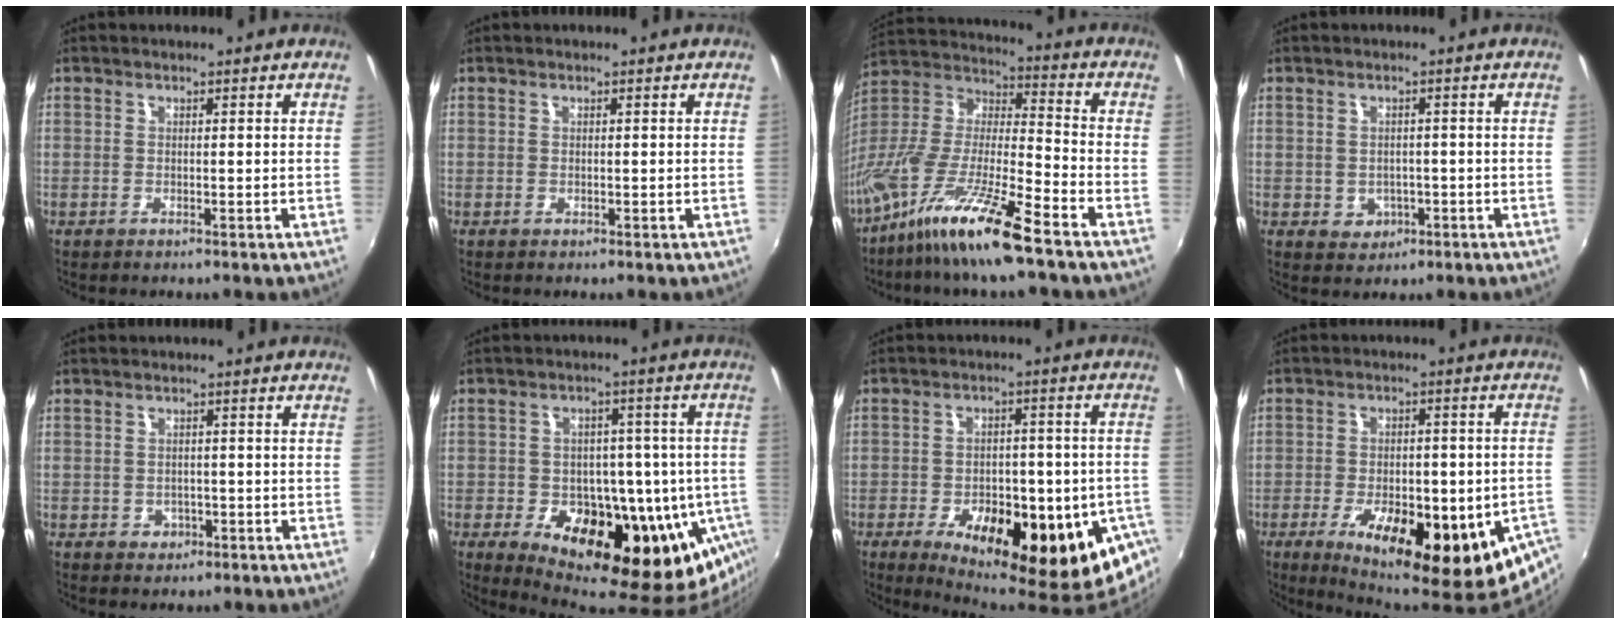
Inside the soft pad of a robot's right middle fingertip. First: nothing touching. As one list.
[{"total": 0.0}, {"total": 18.5, "force": [-12.6, 1.4, 13.5], "torque": [-0.259, -0.030, -0.244]}, {"total": 3.7, "force": [-0.9, 3.4, 1.2], "torque": [-0.029, 0.002, -0.002]}, {"total": 2.8, "force": [-0.9, 2.6, 0.8], "torque": [-0.019, -0.001, -0.009]}, {"total": 24.3, "force": [-8.6, 14.2, 17.7], "torque": [-0.283, -0.025, -0.103]}, {"total": 22.9, "force": [-9.6, 9.8, 18.3], "torque": [-0.292, -0.050, -0.118]}, {"total": 24.8, "force": [-12.3, 9.3, 19.5], "torque": [-0.301, -0.046, -0.158]}]